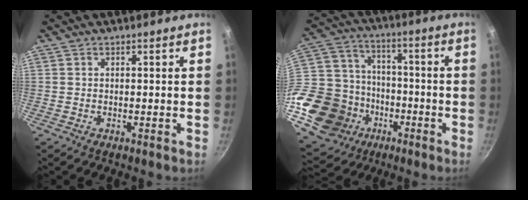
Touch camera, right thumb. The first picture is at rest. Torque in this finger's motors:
{"motor_torque": [1.77, 0.71, 0.47, -1.10, 0.07]}